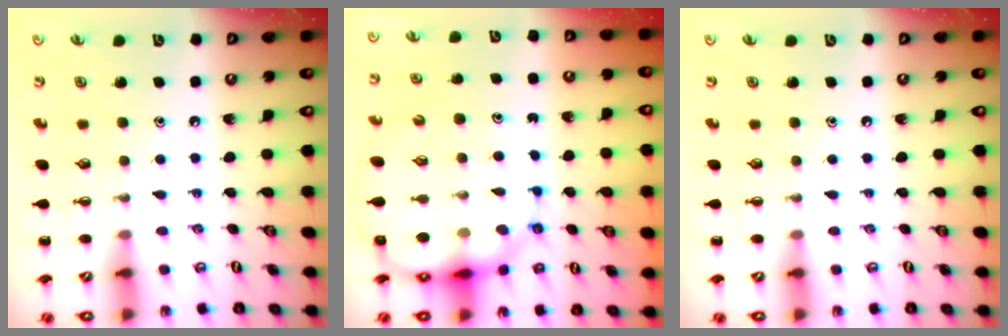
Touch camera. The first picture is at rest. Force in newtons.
{"total": 17.2, "press": 16.6, "slide": 4.3}
{"total": 0.0}